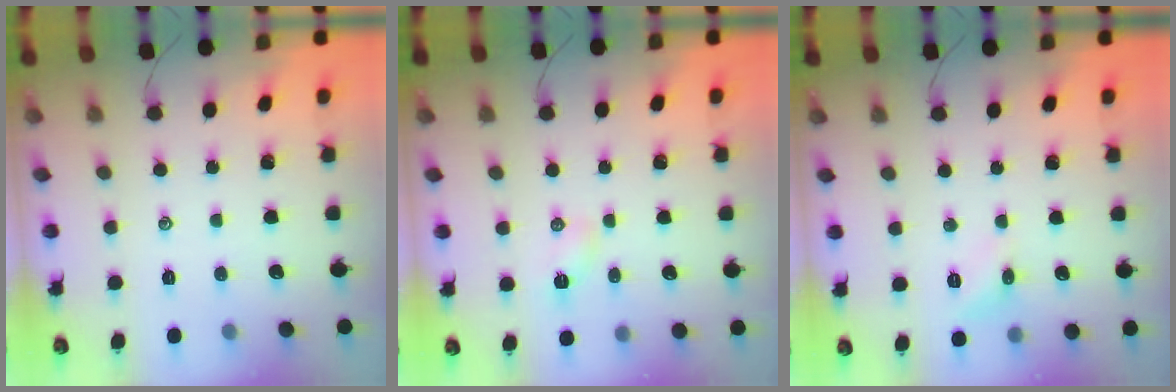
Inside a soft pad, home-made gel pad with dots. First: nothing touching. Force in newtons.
{"total": 2.9, "press": 2.7, "slide": 1.0}
{"total": 5.9, "press": 5.6, "slide": 1.8}